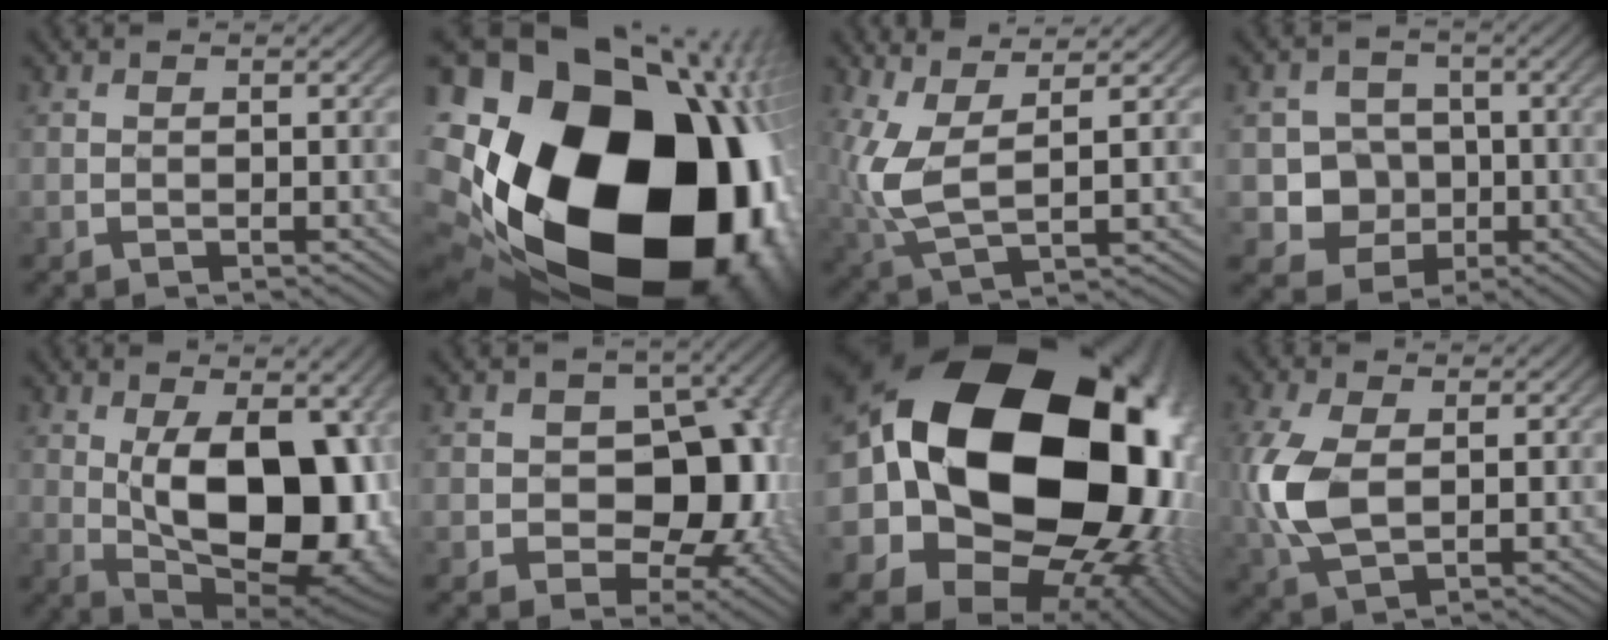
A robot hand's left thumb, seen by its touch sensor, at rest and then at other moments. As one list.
[{"total": 24.7, "force": [-4.9, 18.8, 15.4], "torque": [-0.248, -0.063, -0.129]}, {"total": 8.7, "force": [1.8, 4.6, 7.2], "torque": [-0.190, -0.002, 0.035]}, {"total": 6.2, "force": [-1.3, 5.8, 1.8], "torque": [-0.037, -0.008, -0.044]}, {"total": 15.9, "force": [-0.6, 8.7, 13.3], "torque": [-0.184, -0.016, -0.003]}, {"total": 11.7, "force": [-1.1, 8.3, 8.2], "torque": [-0.115, -0.005, -0.024]}, {"total": 23.3, "force": [3.3, 17.9, 14.5], "torque": [-0.322, -0.058, 0.079]}, {"total": 9.8, "force": [0.3, 6.3, 7.5], "torque": [-0.213, 0.002, 0.008]}]